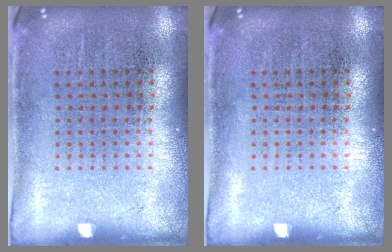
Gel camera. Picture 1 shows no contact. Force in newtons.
{"total": 0.0}